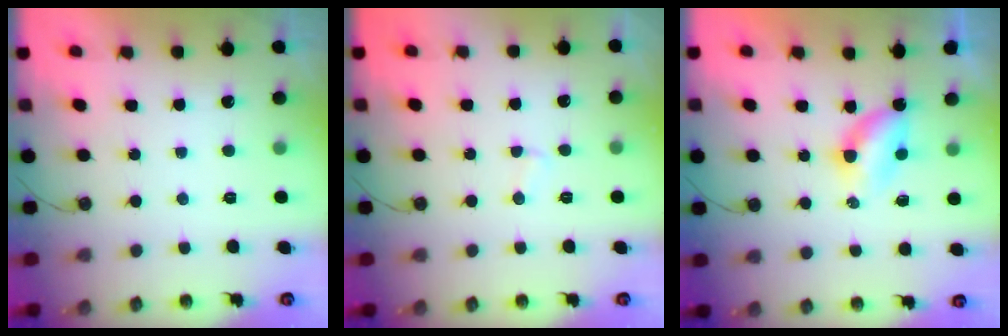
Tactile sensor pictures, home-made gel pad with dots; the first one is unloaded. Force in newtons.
{"total": 2.3, "press": 2.3, "slide": 0.3}
{"total": 4.1, "press": 4.0, "slide": 0.5}